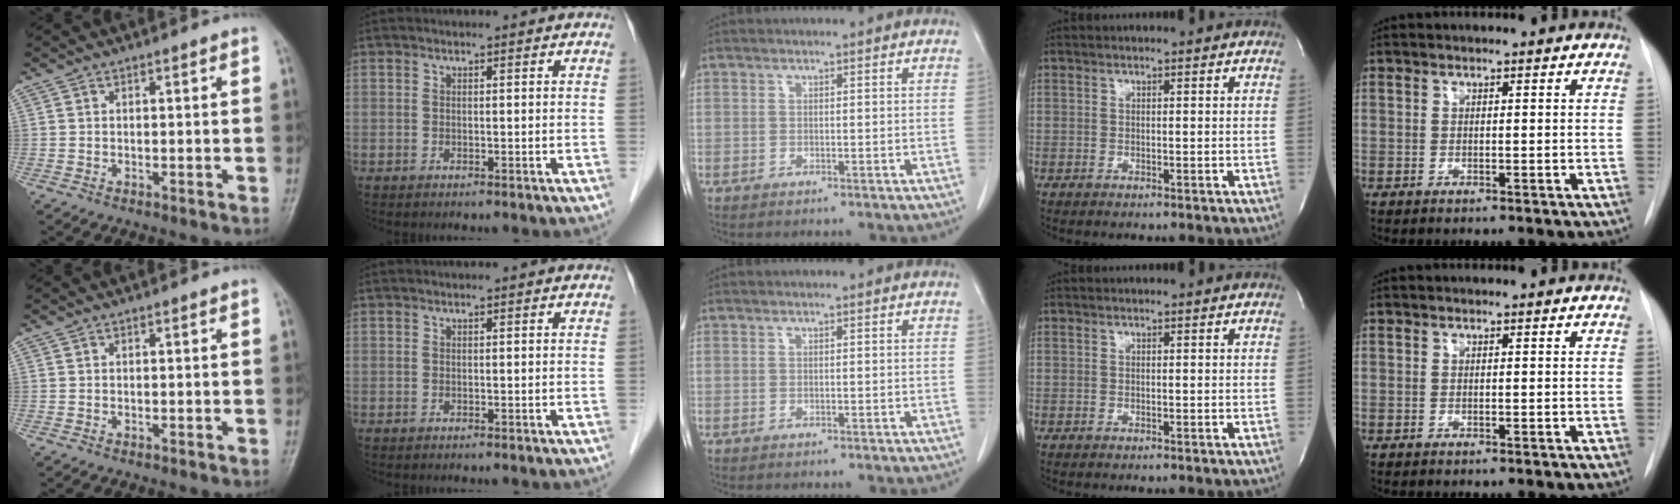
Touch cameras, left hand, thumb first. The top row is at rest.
{}